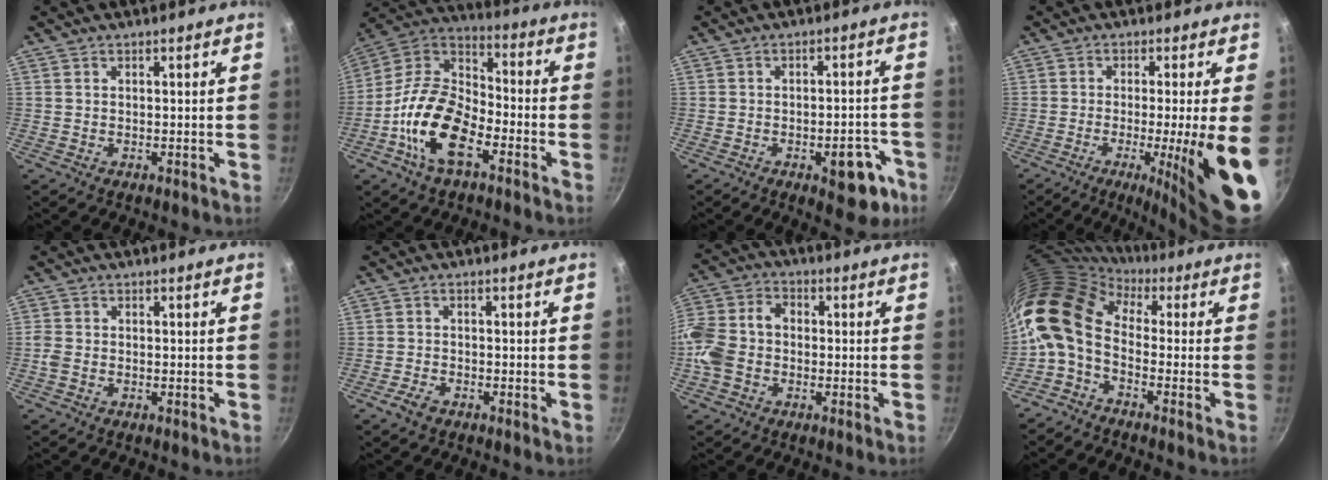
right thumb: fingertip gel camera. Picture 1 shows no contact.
{"total": 17.3, "force": [-7.2, 9.2, 12.7], "torque": [-0.218, 0.050, -0.156]}
{"total": 9.4, "force": [-4.2, 4.6, 7.1], "torque": [-0.047, 0.029, -0.046]}
{"total": 15.0, "force": [-3.2, 1.3, 14.6], "torque": [-0.206, -0.007, -0.039]}
{"total": 1.7, "force": [-0.7, 1.2, 1.0], "torque": [-0.026, 0.003, -0.017]}
{"total": 2.7, "force": [-1.8, 1.1, 1.6], "torque": [-0.037, 0.015, -0.039]}
{"total": 12.1, "force": [-2.2, 9.1, 7.6], "torque": [-0.147, 0.035, -0.059]}
{"total": 13.6, "force": [0.5, 8.6, 10.4], "torque": [-0.197, 0.024, -0.013]}